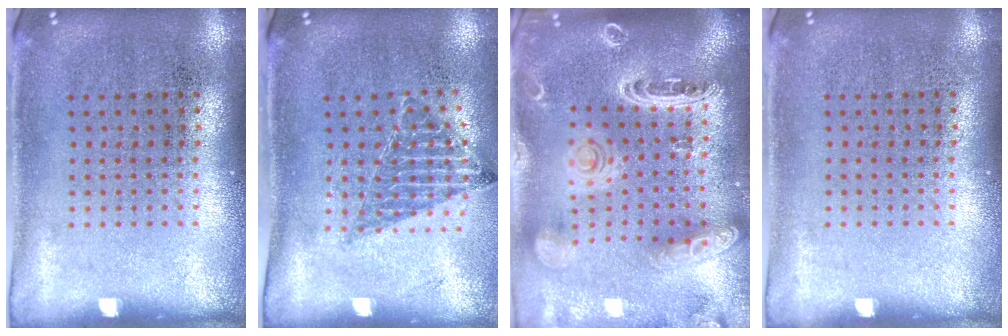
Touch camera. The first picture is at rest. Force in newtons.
{"total": 1.0, "press": 0.9, "slide": 0.4}
{"total": 2.8, "press": 2.4, "slide": 1.4}
{"total": 0.0}